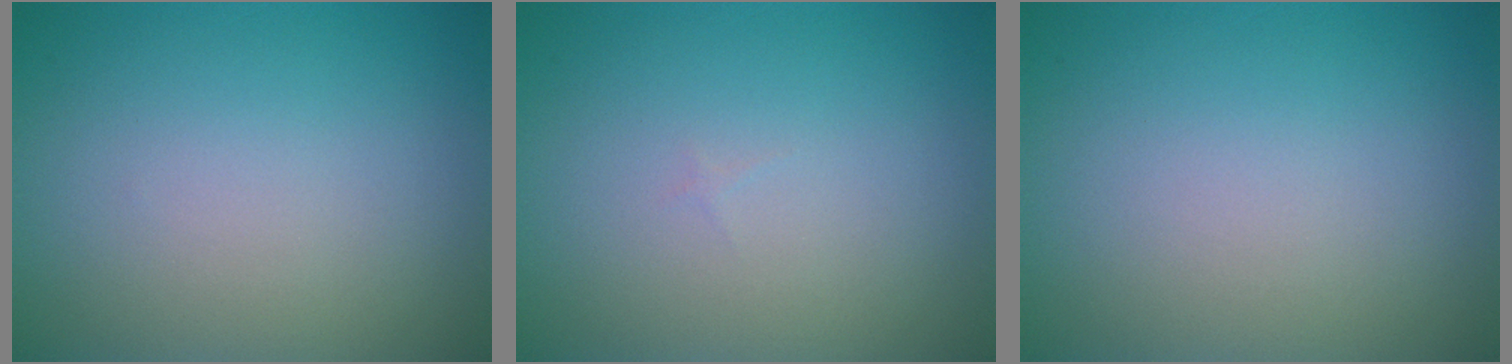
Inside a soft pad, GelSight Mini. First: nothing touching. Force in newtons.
{"total": 0.0}
{"total": 0.0}